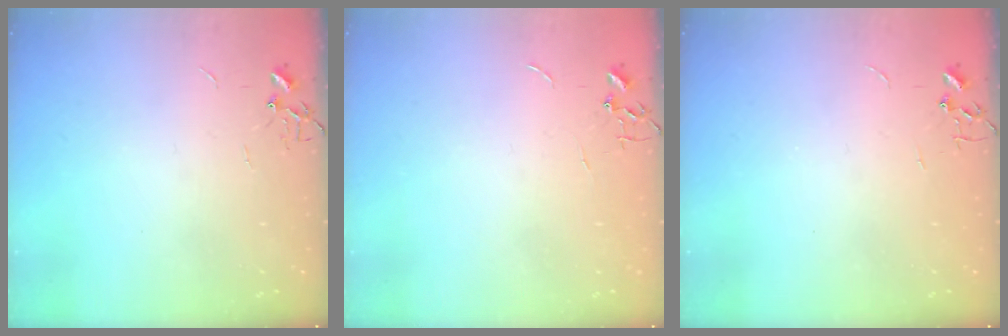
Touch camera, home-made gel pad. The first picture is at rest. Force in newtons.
{"total": 0.0}
{"total": 0.0}